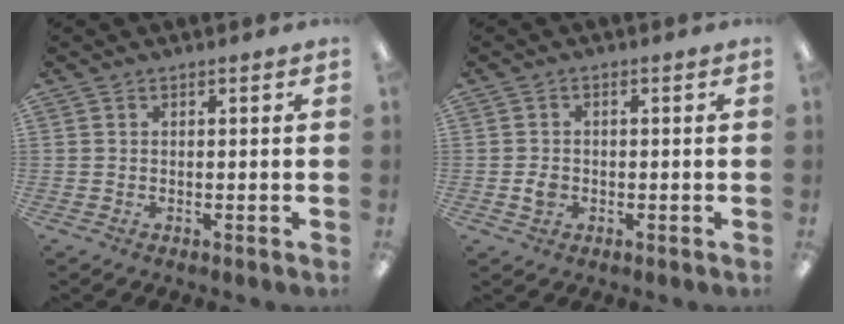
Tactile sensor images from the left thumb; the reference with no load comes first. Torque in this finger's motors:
{"motor_torque": [-0.27, 0.29, -0.38, 0.33, 0.02]}